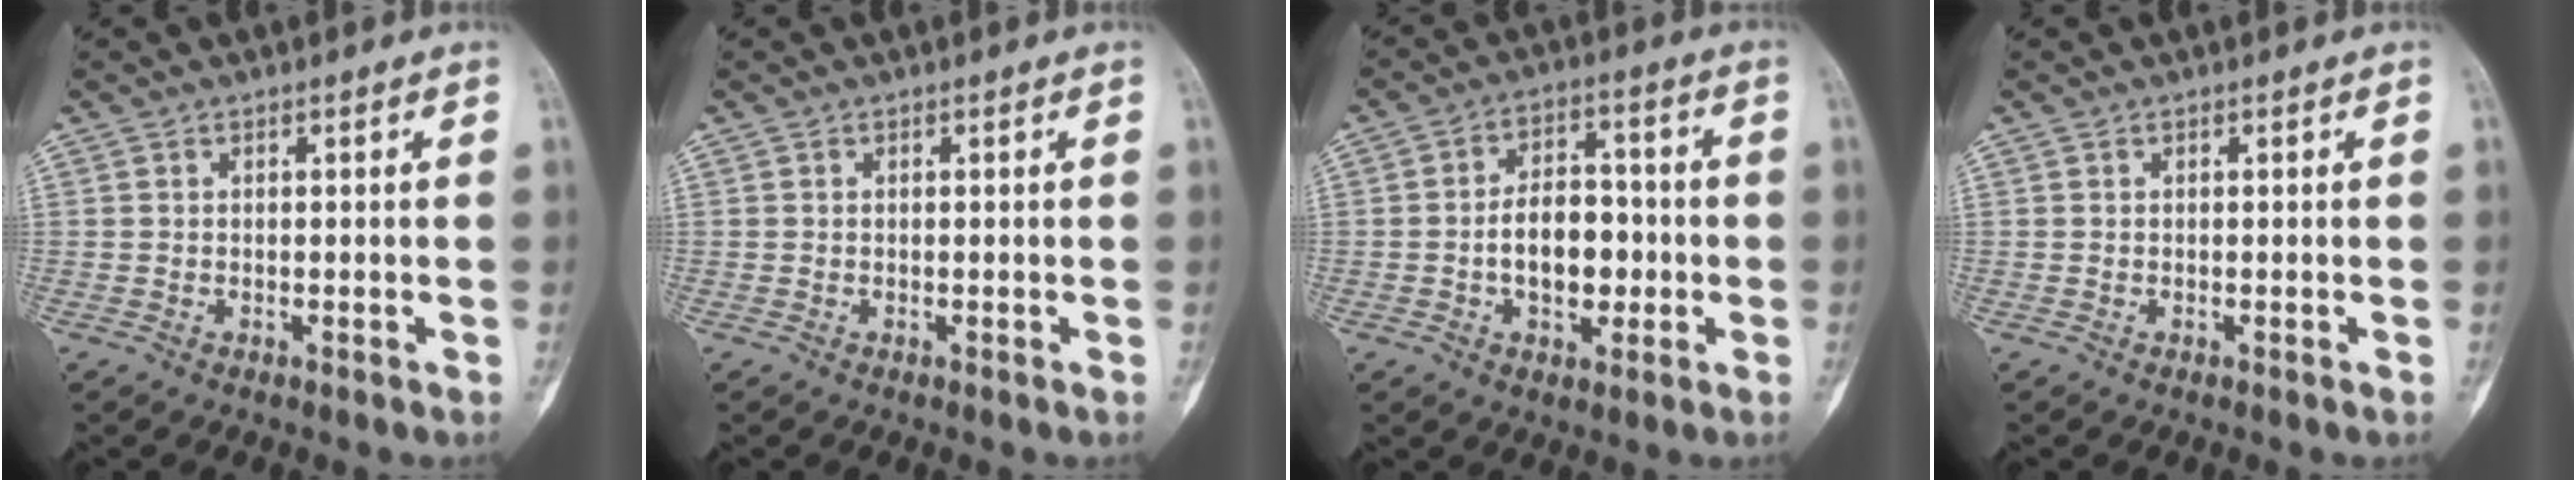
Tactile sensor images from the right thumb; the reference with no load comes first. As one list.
[{"total": 0.0}, {"total": 9.8, "force": [-1.6, 6.2, 7.4], "torque": [-0.085, 0.019, -0.031]}, {"total": 0.0}]